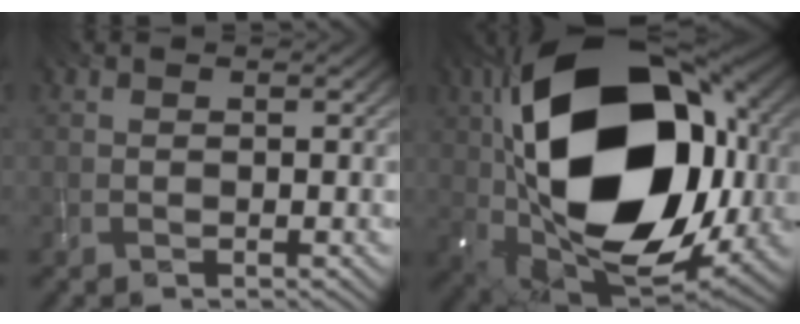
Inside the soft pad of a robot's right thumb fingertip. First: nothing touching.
{"total": 22.3, "force": [2.4, 13.9, 17.3], "torque": [-0.370, -0.012, 0.054]}